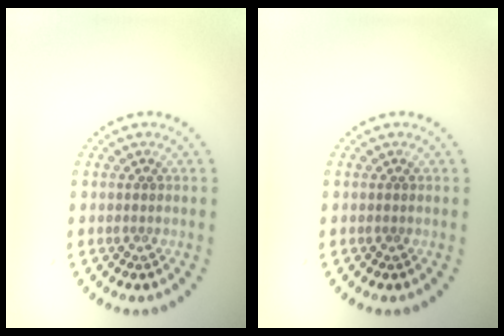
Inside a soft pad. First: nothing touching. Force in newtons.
{"total": 0.0}